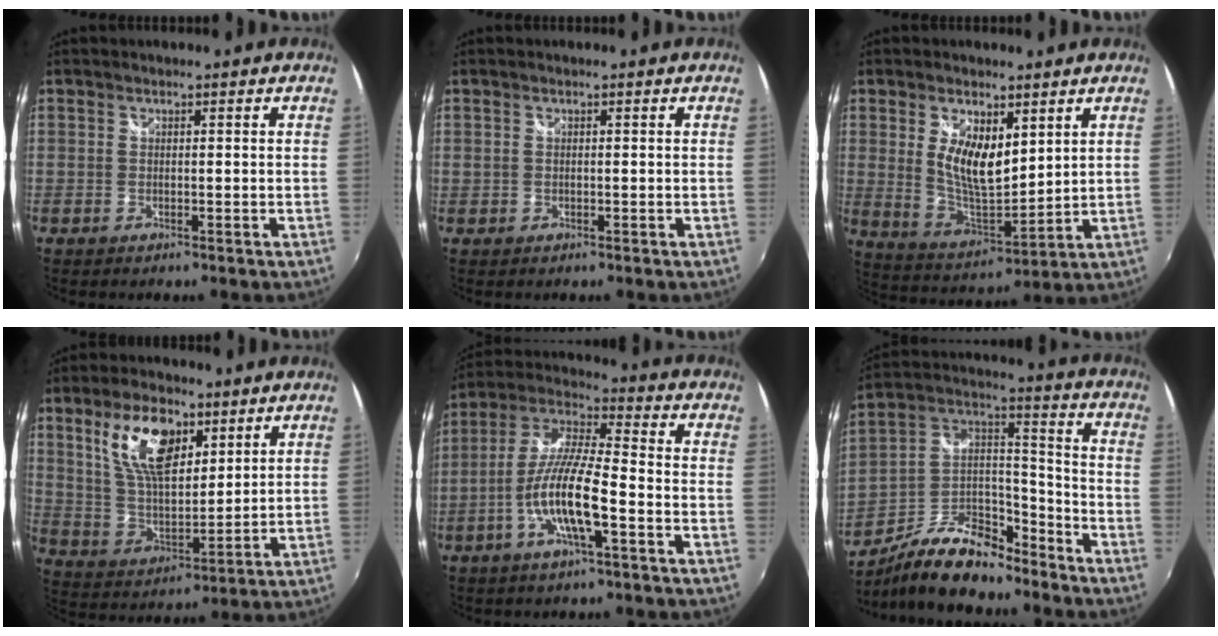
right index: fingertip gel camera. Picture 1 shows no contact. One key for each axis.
{"total": 0.0}
{"total": 10.6, "fx": 3.6, "fy": 4.8, "fz": 8.7, "tx": -0.159, "ty": -0.006, "tz": 0.078}
{"total": 13.9, "fx": 6.8, "fy": 6.6, "fz": 10.1, "tx": -0.186, "ty": 0.013, "tz": 0.136}
{"total": 12.1, "fx": -4.6, "fy": 1.9, "fz": 11.1, "tx": -0.225, "ty": -0.002, "tz": -0.090}
{"total": 16.7, "fx": -12.5, "fy": 6.6, "fz": 8.9, "tx": -0.181, "ty": 0.025, "tz": -0.217}